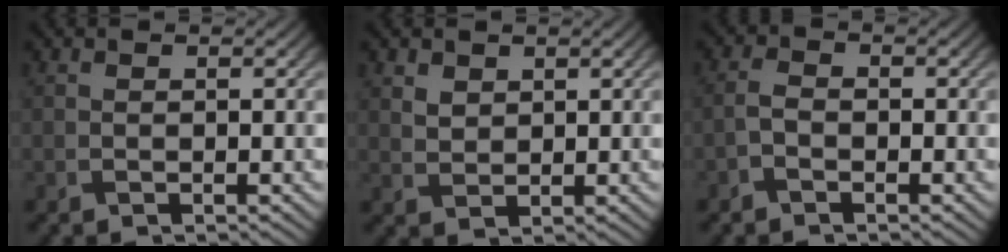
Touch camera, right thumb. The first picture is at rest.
{"total": 2.2, "force": [1.4, 1.5, 0.9], "torque": [-0.025, -0.004, 0.029]}
{"total": 1.6, "force": [-1.1, 0.7, 1.0], "torque": [-0.022, 0.003, -0.029]}